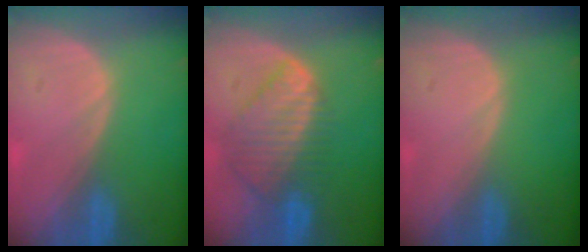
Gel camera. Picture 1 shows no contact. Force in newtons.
{"total": 8.8, "press": 7.6, "slide": 4.4}
{"total": 0.0}